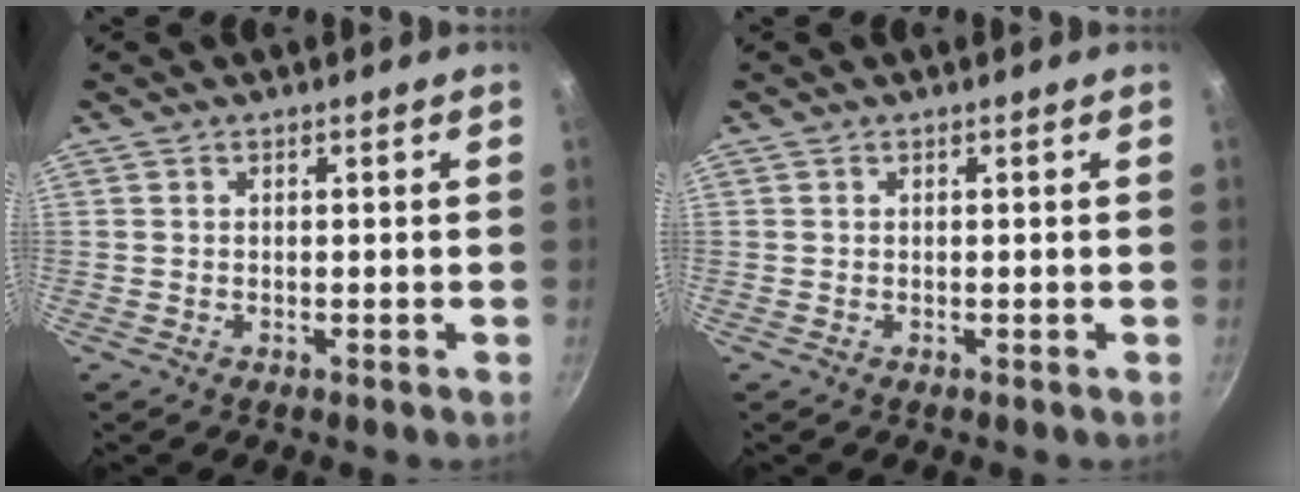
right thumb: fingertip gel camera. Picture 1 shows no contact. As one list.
[{"total": 0.0}]